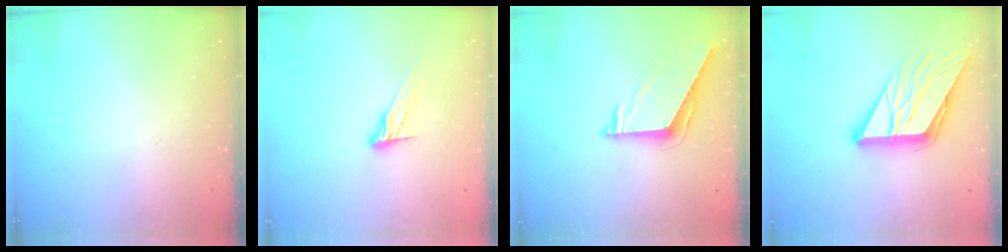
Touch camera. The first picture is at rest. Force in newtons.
{"total": 8.2, "press": 8.2, "slide": 0.2}
{"total": 7.2, "press": 7.2, "slide": 0.5}
{"total": 18.8, "press": 18.6, "slide": 2.2}